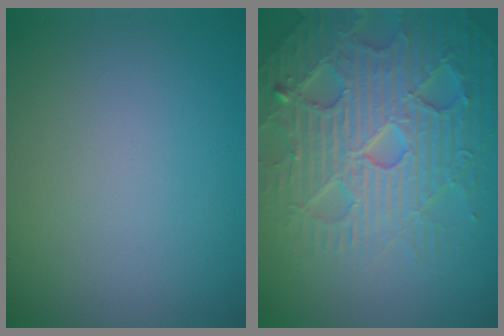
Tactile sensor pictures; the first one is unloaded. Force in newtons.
{"total": 6.8, "press": 6.7, "slide": 1.5}